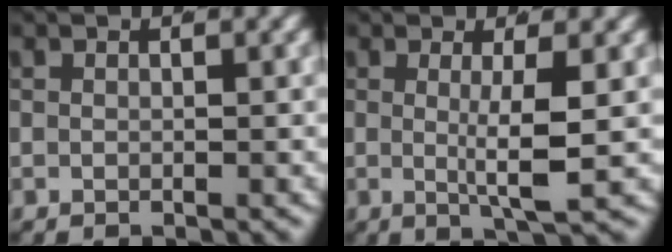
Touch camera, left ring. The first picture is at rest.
{"total": 4.2, "force": [0.1, 0.1, 4.2], "torque": [-0.069, -0.013, 0.006]}